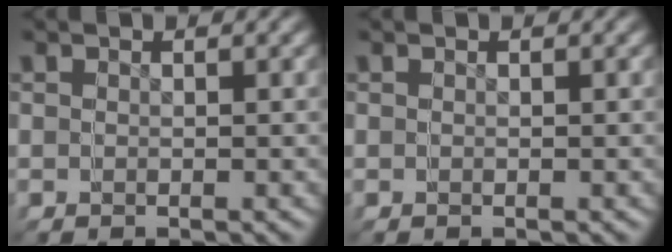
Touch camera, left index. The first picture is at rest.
{"total": 0.0}